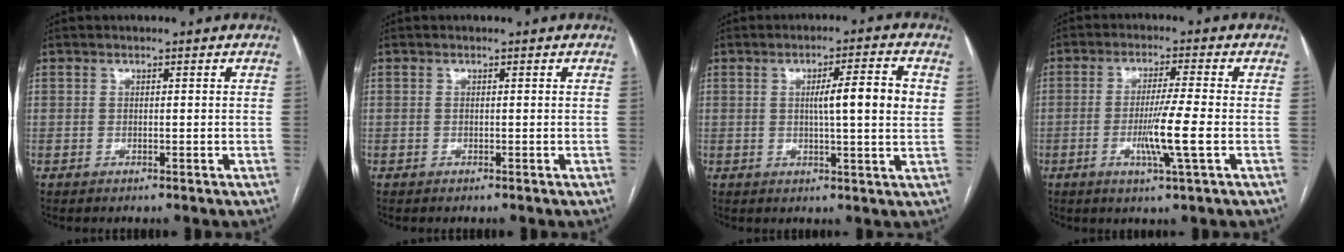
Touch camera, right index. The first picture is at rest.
{"total": 0.0}
{"total": 7.9, "force": [1.3, 0.2, 7.8], "torque": [-0.120, 0.007, 0.017]}
{"total": 7.4, "force": [-1.9, -0.8, 7.1], "torque": [-0.130, -0.016, -0.036]}